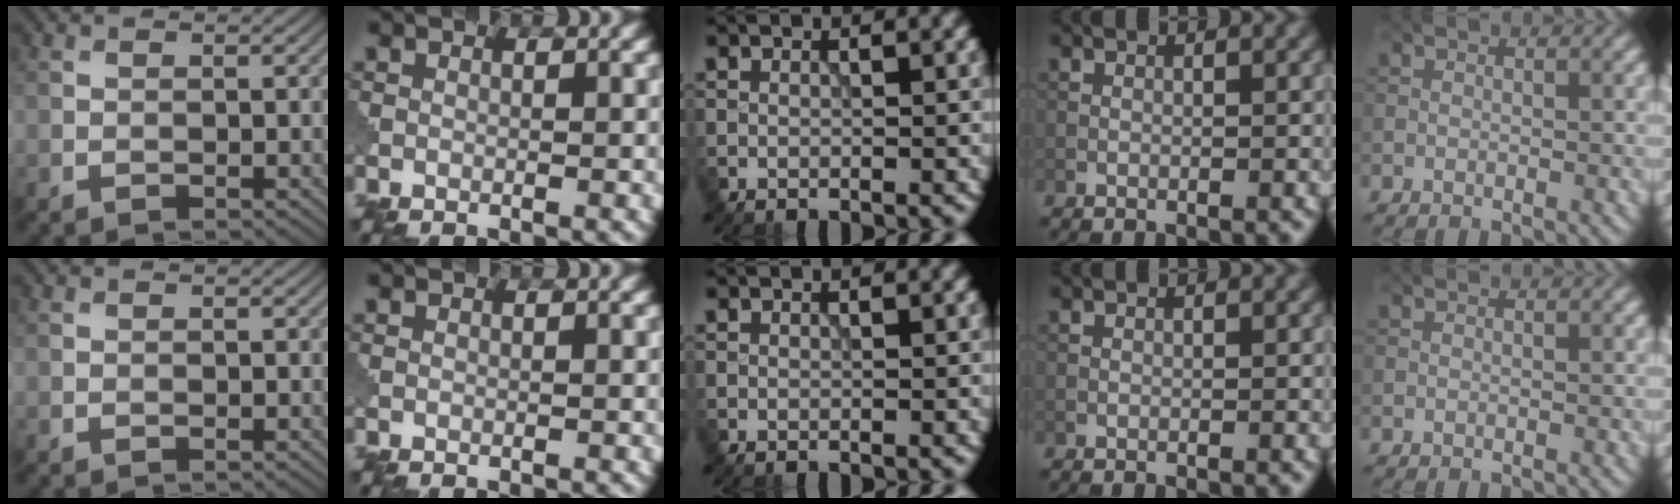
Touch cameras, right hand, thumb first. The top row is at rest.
{}